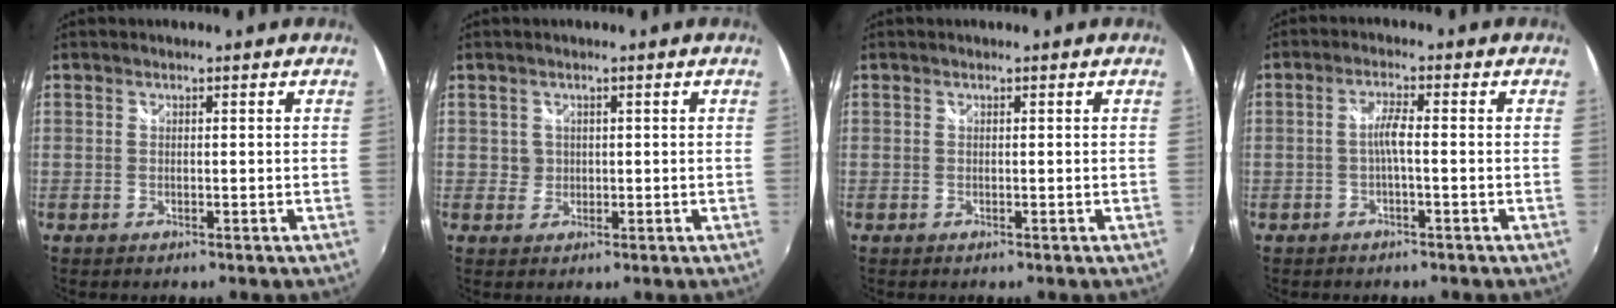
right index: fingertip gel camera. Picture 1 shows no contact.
{"total": 1.7, "force": [0.2, 1.7, -0.1], "torque": [0.007, 0.005, 0.005]}
{"total": 0.0}
{"total": 2.5, "force": [-1.0, -0.1, 2.3], "torque": [-0.051, 0.005, -0.021]}